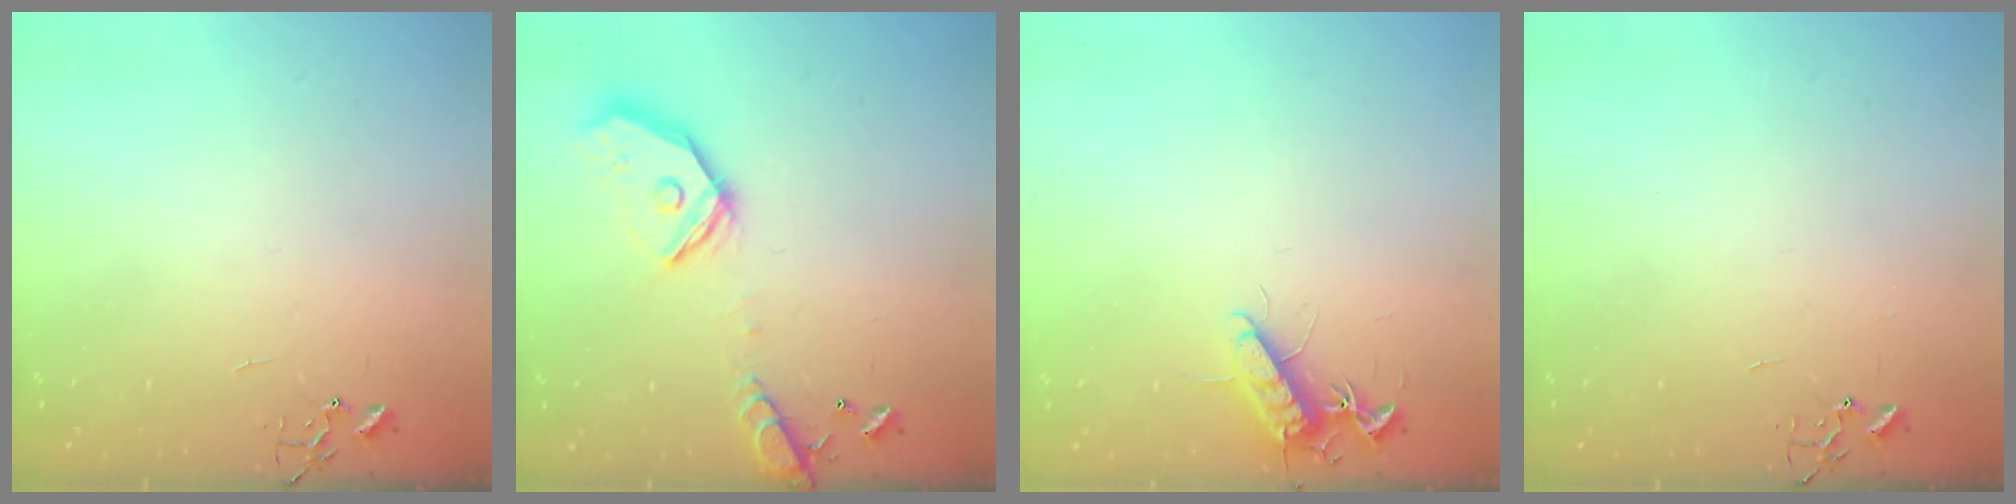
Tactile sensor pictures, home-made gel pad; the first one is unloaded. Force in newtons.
{"total": 17.6, "press": 17.4, "slide": 2.7}
{"total": 11.3, "press": 11.3, "slide": 0.7}
{"total": 0.0}